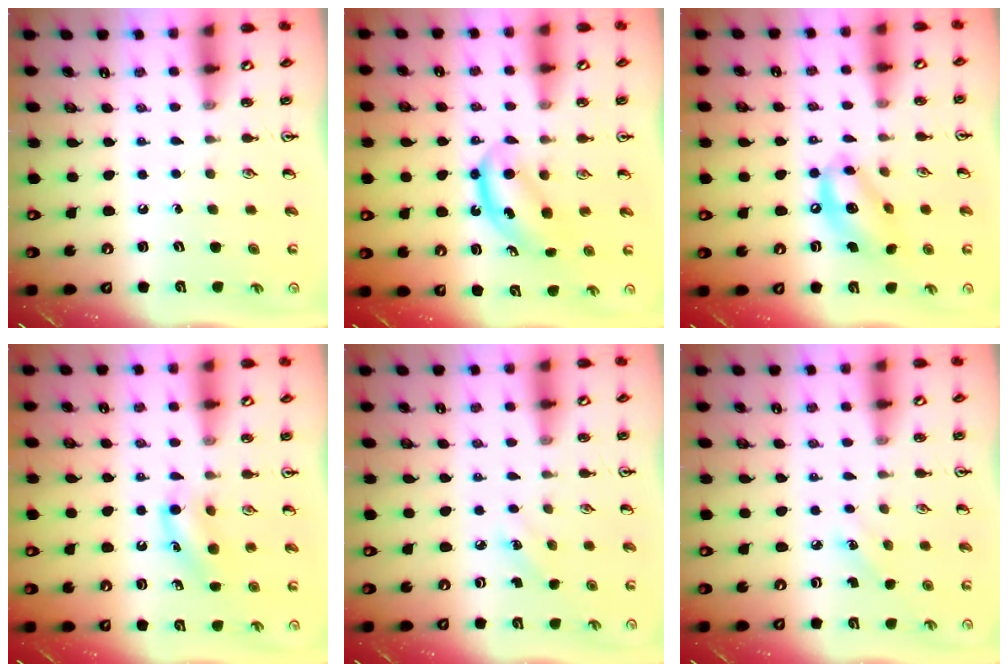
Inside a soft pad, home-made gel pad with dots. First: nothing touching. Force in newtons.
{"total": 5.5, "press": 5.4, "slide": 1.1}
{"total": 12.1, "press": 11.8, "slide": 3.0}
{"total": 8.2, "press": 8.0, "slide": 1.8}
{"total": 2.4, "press": 2.3, "slide": 0.9}
{"total": 1.9, "press": 1.8, "slide": 0.7}